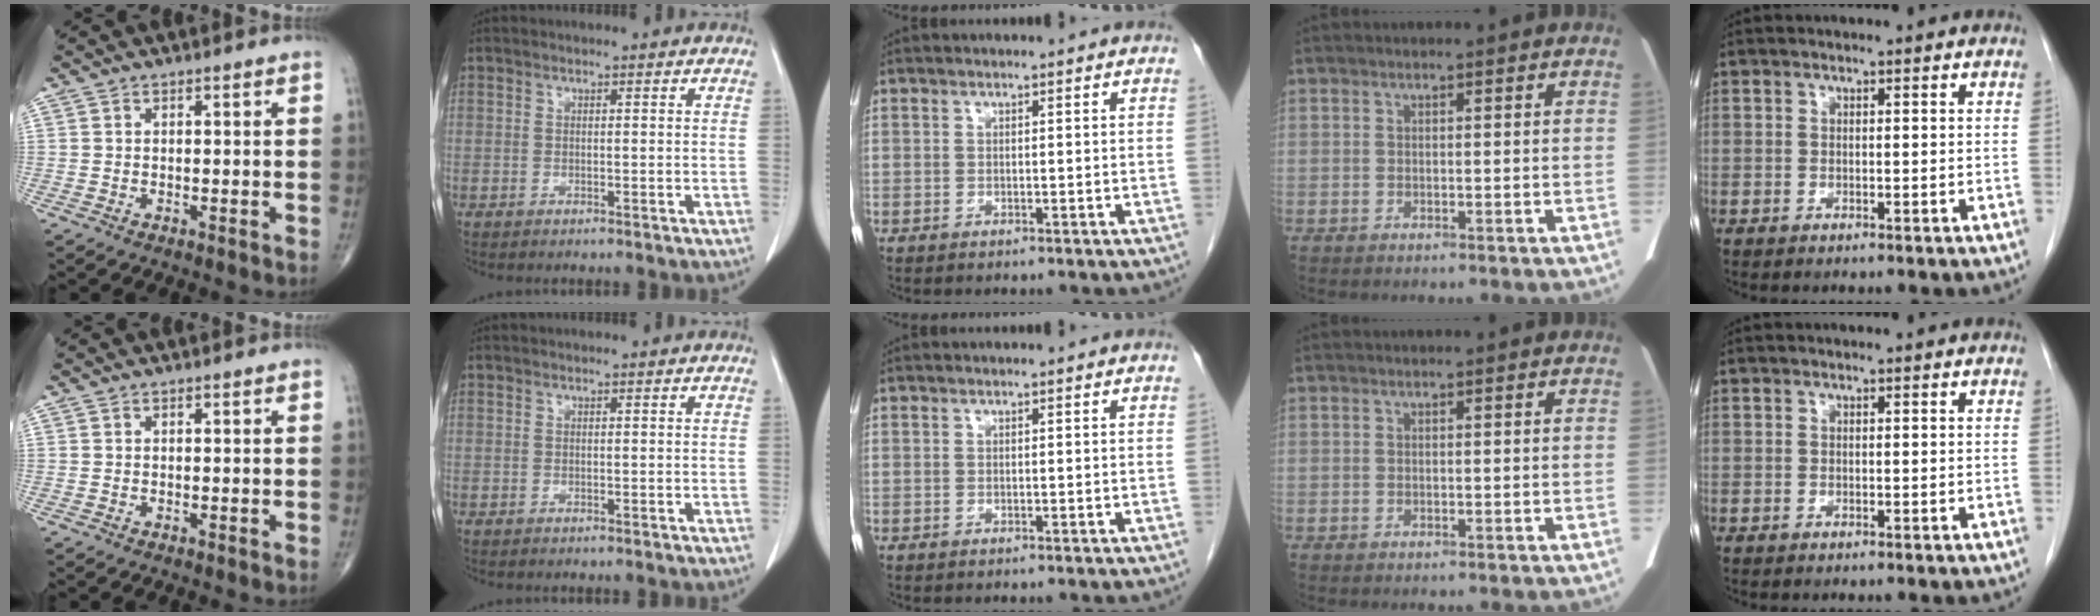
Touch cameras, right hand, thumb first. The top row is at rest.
{}